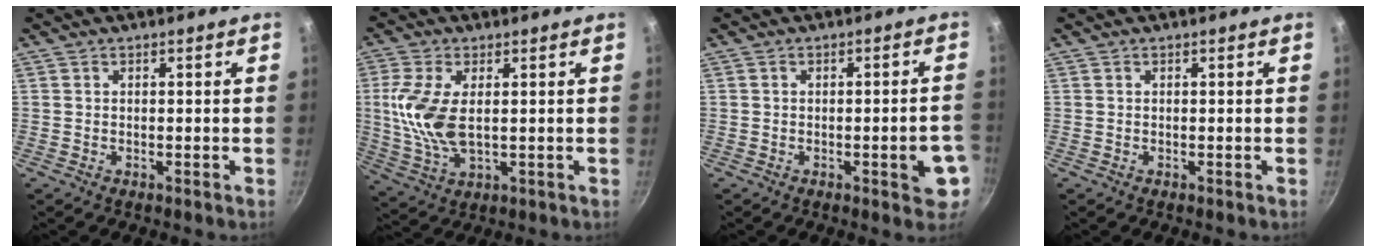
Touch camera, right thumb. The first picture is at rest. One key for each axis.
{"total": 10.7, "fx": 1.1, "fy": 5.4, "fz": 9.2, "tx": -0.189, "ty": -0.006, "tz": 0.026}
{"total": 6.4, "fx": -2.1, "fy": 2.1, "fz": 5.7, "tx": -0.057, "ty": 0.012, "tz": -0.023}
{"total": 0.0}